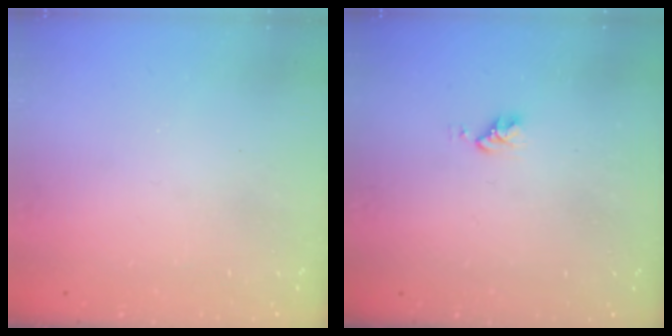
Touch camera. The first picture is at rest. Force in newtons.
{"total": 2.8, "press": 2.8, "slide": 0.4}